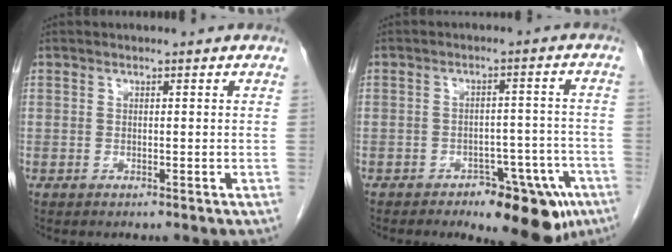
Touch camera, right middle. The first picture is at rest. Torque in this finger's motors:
{"motor_torque": [1.07, -1.07, 0.11, 0.05]}